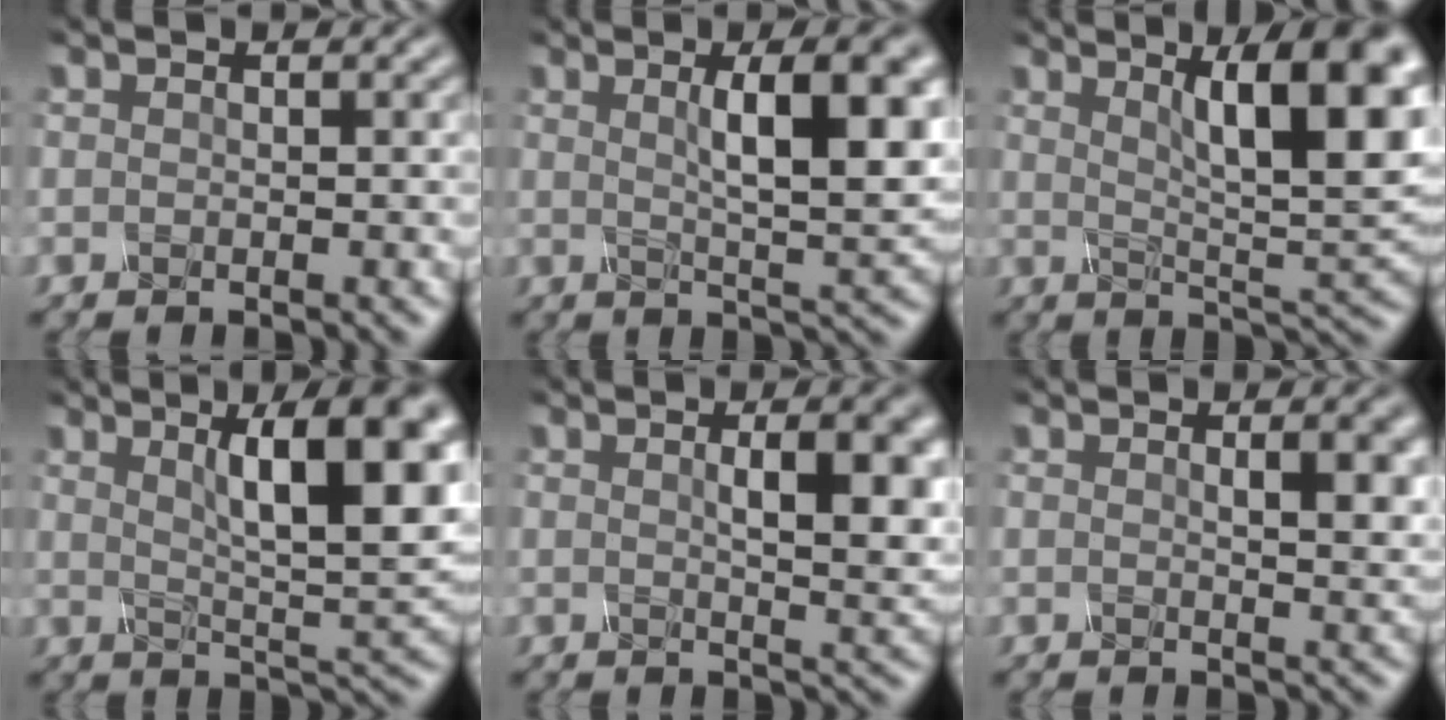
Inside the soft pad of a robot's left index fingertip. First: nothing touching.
{"total": 8.2, "force": [1.8, 1.7, 7.8], "torque": [-0.092, 0.014, 0.042]}
{"total": 11.7, "force": [3.9, 3.1, 10.5], "torque": [-0.116, 0.017, 0.069]}
{"total": 10.8, "force": [3.1, 2.6, 10.0], "torque": [-0.114, 0.013, 0.058]}
{"total": 6.3, "force": [1.1, 1.7, 6.0], "torque": [-0.055, 0.016, 0.026]}
{"total": 3.4, "force": [0.7, 0.8, 3.3], "torque": [-0.031, 0.013, 0.019]}